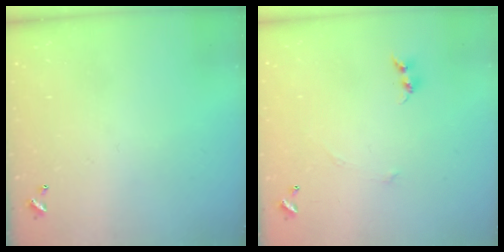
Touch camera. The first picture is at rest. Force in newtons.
{"total": 4.7, "press": 4.7, "slide": 0.7}